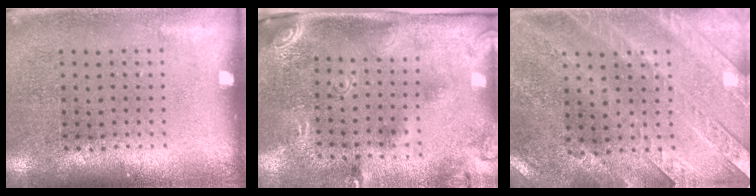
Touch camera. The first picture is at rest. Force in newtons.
{"total": 2.7, "press": 1.8, "slide": 2.1}
{"total": 3.0, "press": 2.6, "slide": 1.4}